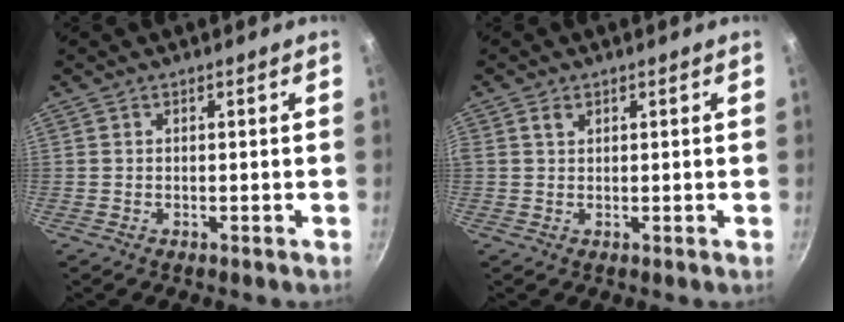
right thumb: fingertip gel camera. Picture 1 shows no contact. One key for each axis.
{"total": 1.6, "fx": 0.8, "fy": 1.0, "fz": 1.0, "tx": -0.017, "ty": 0.002, "tz": 0.016}